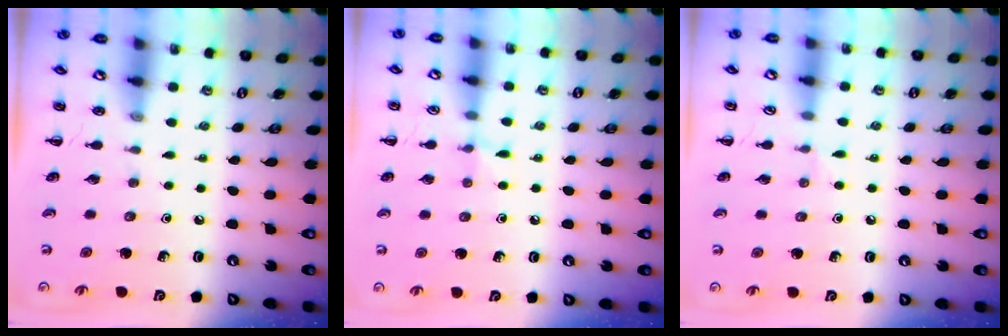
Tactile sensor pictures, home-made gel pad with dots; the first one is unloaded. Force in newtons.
{"total": 5.1, "press": 4.7, "slide": 1.9}
{"total": 3.8, "press": 3.5, "slide": 1.5}